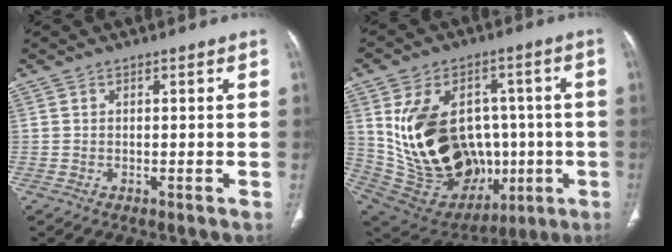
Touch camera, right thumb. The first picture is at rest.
{"total": 28.7, "force": [-0.7, 19.7, 20.8], "torque": [-0.357, 0.013, 0.035]}